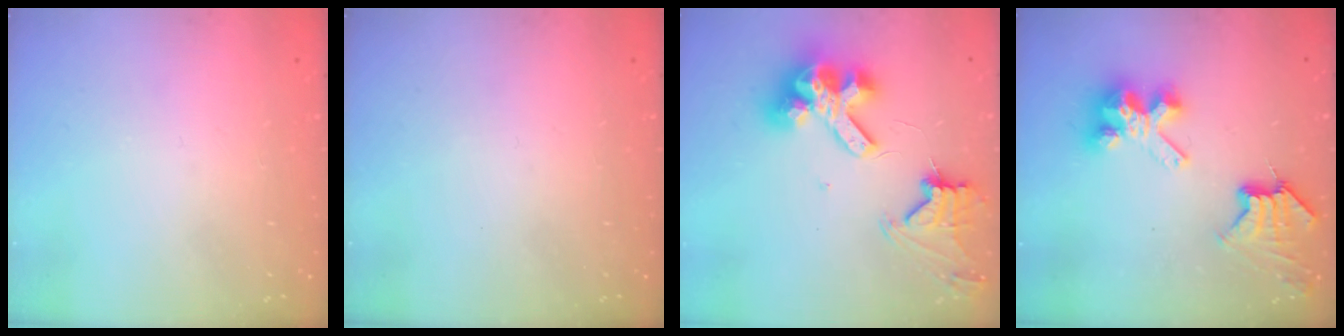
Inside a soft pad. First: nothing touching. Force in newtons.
{"total": 0.0}
{"total": 15.0, "press": 14.9, "slide": 1.8}
{"total": 10.3, "press": 10.2, "slide": 1.1}